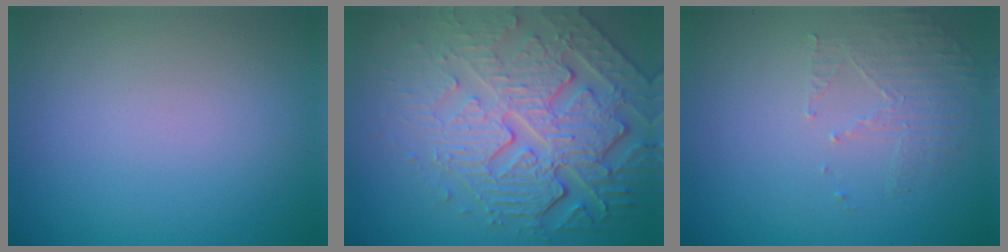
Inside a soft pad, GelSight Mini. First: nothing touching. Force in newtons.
{"total": 7.3, "press": 5.8, "slide": 4.5}
{"total": 1.7, "press": 0.9, "slide": 1.4}